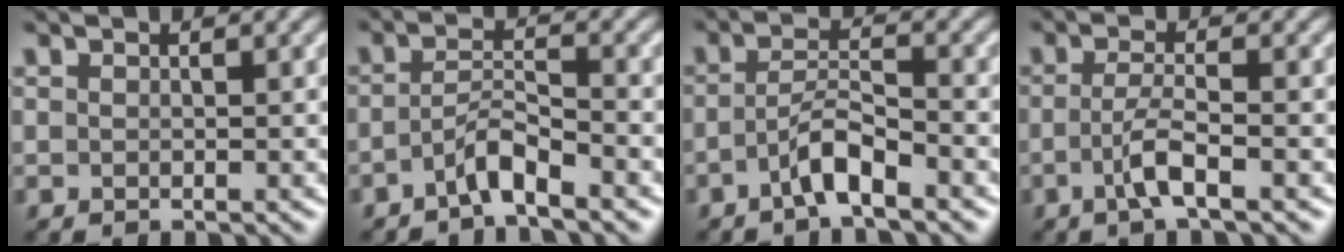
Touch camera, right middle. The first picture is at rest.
{"total": 2.5, "force": [-1.8, 0.2, 1.6], "torque": [-0.032, 0.012, -0.039]}
{"total": 2.9, "force": [-1.9, 0.4, 2.2], "torque": [-0.046, 0.013, -0.039]}
{"total": 2.6, "force": [-1.2, 0.2, 2.3], "torque": [-0.050, 0.009, -0.028]}